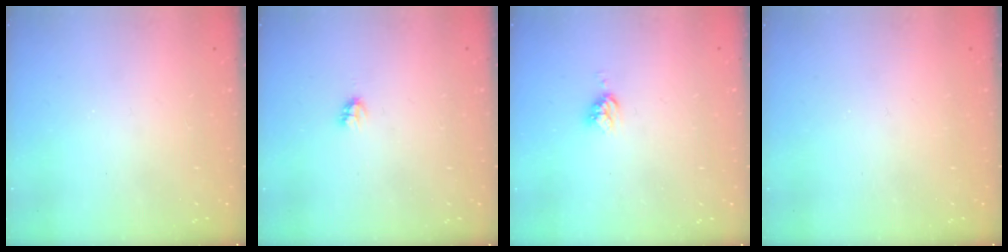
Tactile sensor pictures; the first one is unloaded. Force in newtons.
{"total": 2.2, "press": 2.2, "slide": 0.2}
{"total": 4.8, "press": 4.8, "slide": 0.1}
{"total": 0.0}